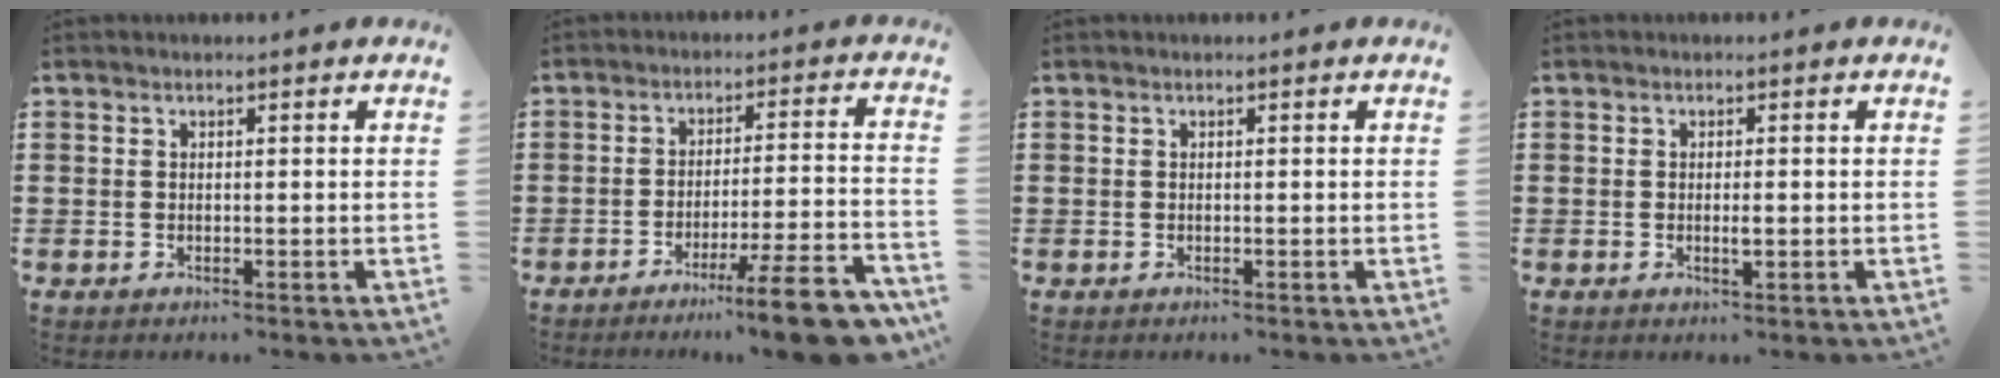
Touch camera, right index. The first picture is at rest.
{"total": 10.5, "force": [-7.6, 0.0, 7.3], "torque": [-0.106, 0.007, -0.138]}
{"total": 0.0}
{"total": 1.4, "force": [-0.3, 0.2, 1.3], "torque": [-0.024, -0.001, -0.005]}